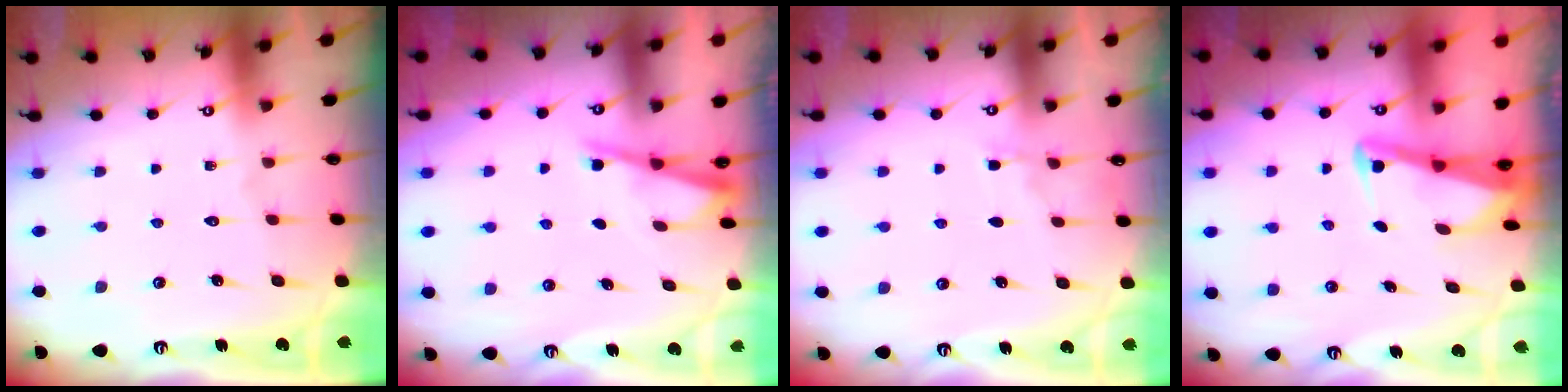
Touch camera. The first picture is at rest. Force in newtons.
{"total": 2.5, "press": 2.4, "slide": 0.3}
{"total": 2.8, "press": 2.8, "slide": 0.4}
{"total": 3.1, "press": 3.1, "slide": 0.3}